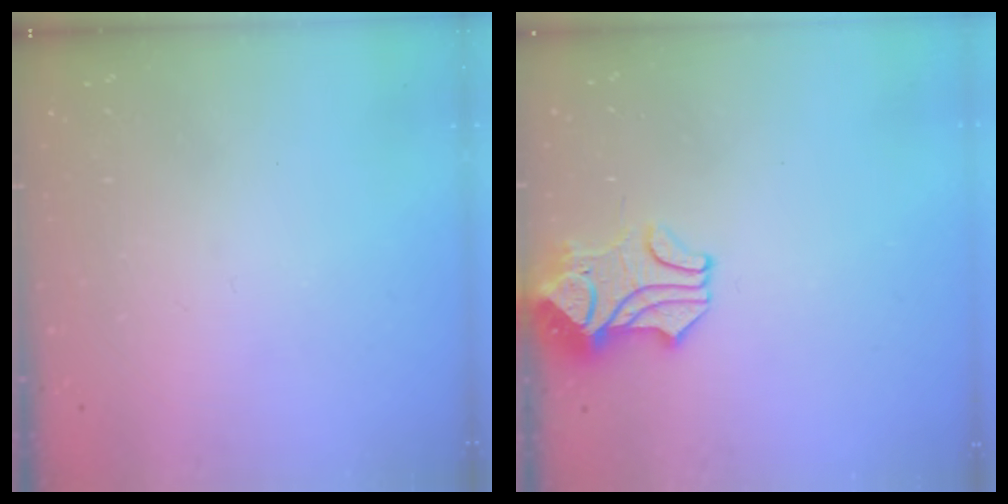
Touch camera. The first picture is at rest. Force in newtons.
{"total": 2.4, "press": 2.1, "slide": 1.1}